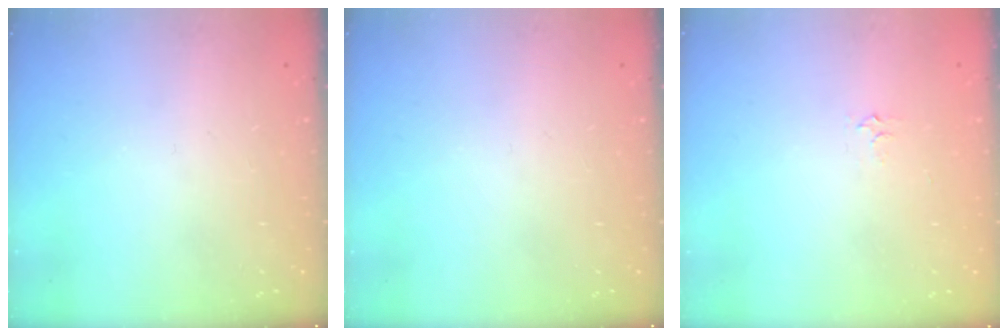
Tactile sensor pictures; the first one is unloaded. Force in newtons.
{"total": 0.0}
{"total": 3.4, "press": 3.4, "slide": 0.5}